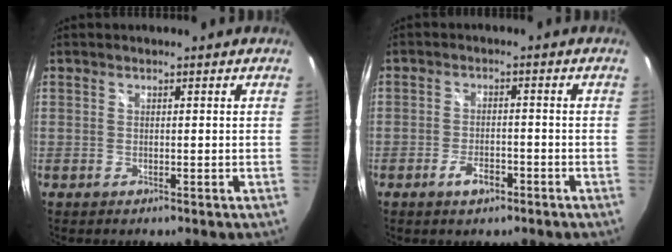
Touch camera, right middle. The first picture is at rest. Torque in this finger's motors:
{"motor_torque": [0.64, -0.51, 0.30, 0.06]}